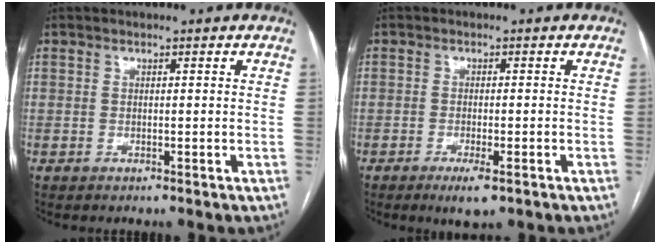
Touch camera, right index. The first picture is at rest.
{"total": 3.7, "force": [-2.1, 0.7, 3.0], "torque": [-0.052, -0.007, -0.031]}